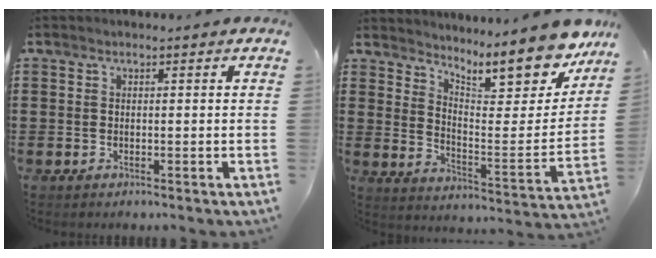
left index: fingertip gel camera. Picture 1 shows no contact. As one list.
[{"total": 11.3, "force": [9.6, 2.4, 5.6], "torque": [-0.092, -0.074, 0.163]}]